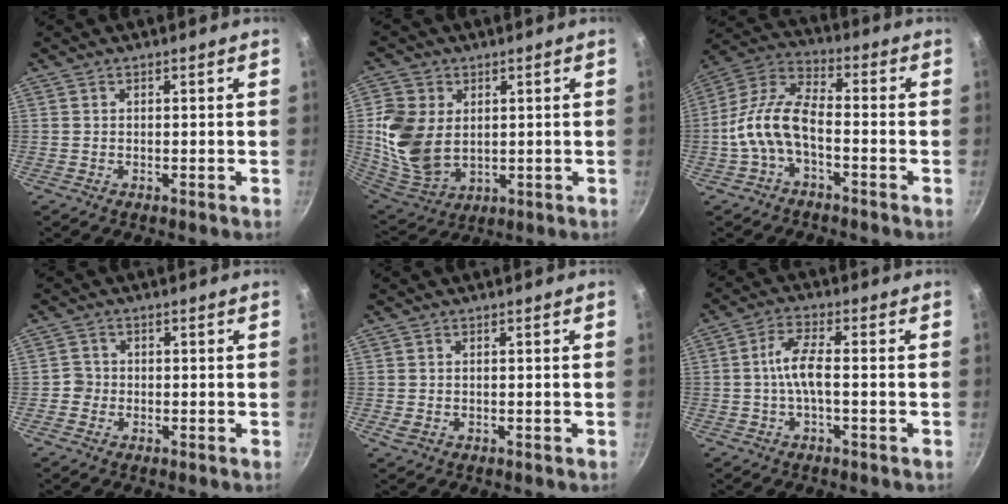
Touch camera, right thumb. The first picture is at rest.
{"total": 13.3, "force": [1.7, 9.8, 8.9], "torque": [-0.165, -0.018, 0.049]}
{"total": 11.1, "force": [-3.4, 5.5, 9.0], "torque": [-0.174, 0.044, -0.081]}
{"total": 2.1, "force": [-0.6, 2.0, 0.2], "torque": [0.011, 0.008, -0.014]}
{"total": 1.0, "force": [-0.1, 0.6, 0.8], "torque": [-0.013, -0.001, 0.002]}
{"total": 5.7, "force": [-1.0, 1.7, 5.3], "torque": [-0.120, 0.019, -0.025]}